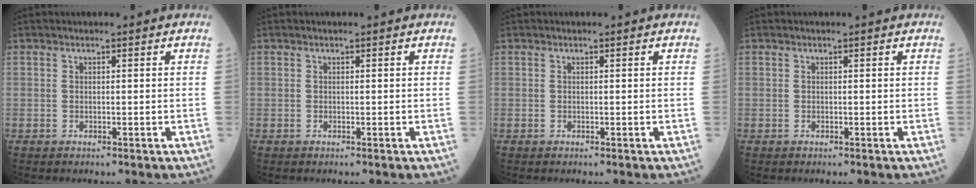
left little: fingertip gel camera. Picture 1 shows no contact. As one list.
[{"total": 0.0}, {"total": 0.0}, {"total": 0.0}]